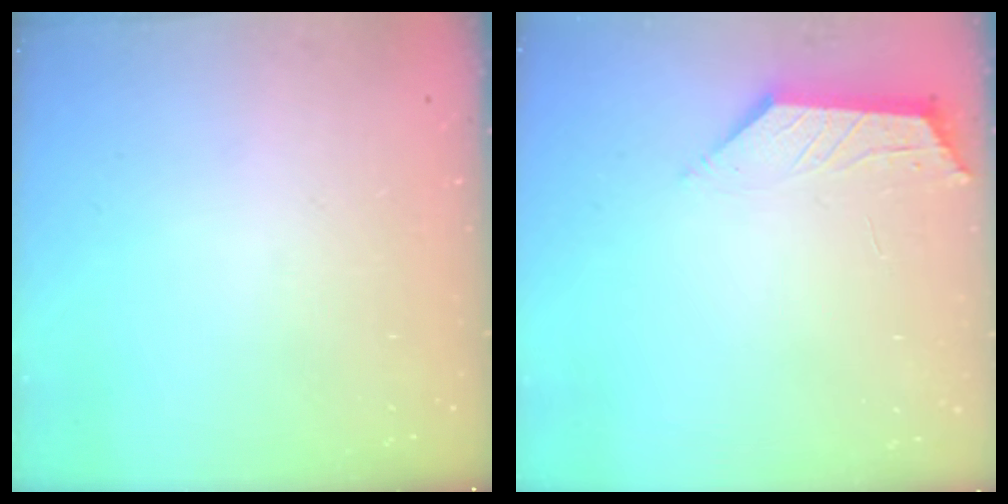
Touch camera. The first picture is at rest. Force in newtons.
{"total": 1.9, "press": 1.9, "slide": 0.4}